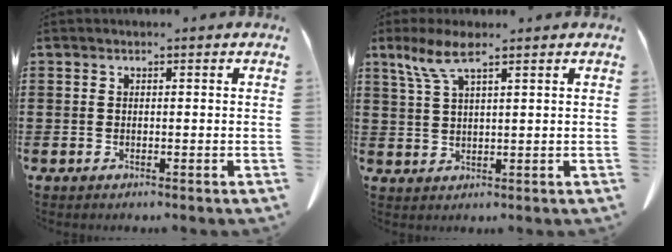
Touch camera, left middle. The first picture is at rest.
{"total": 5.7, "force": [3.5, 1.0, 4.4], "torque": [-0.102, -0.002, 0.060]}